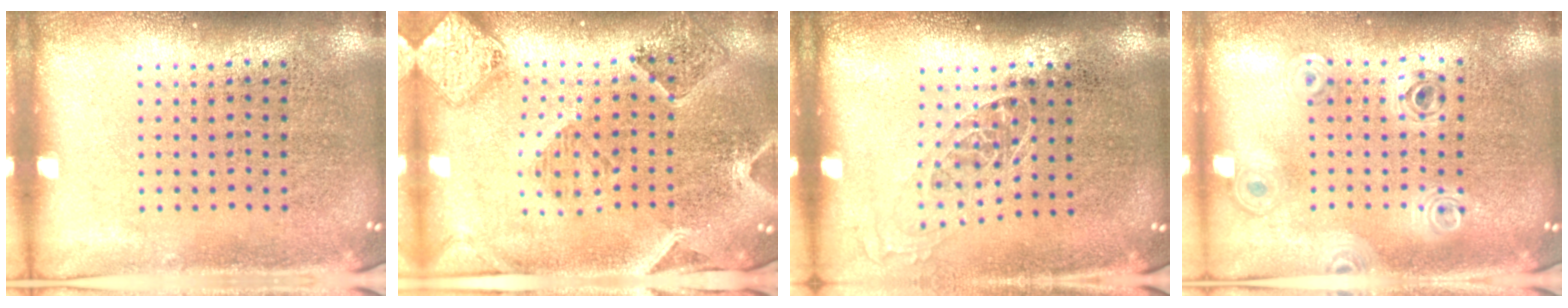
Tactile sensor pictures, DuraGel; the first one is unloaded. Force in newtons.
{"total": 1.5, "press": 1.4, "slide": 0.3}
{"total": 1.0, "press": 0.9, "slide": 0.5}
{"total": 0.8, "press": 0.8, "slide": 0.1}